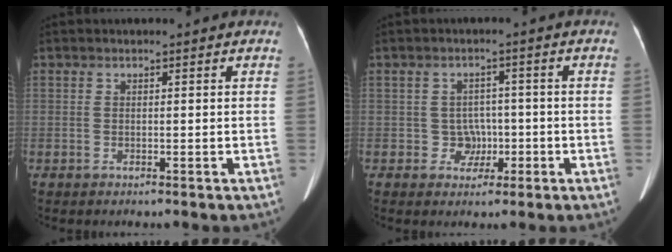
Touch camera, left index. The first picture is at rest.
{"total": 3.3, "force": [-0.9, 3.1, 0.7], "torque": [-0.003, 0.011, -0.009]}